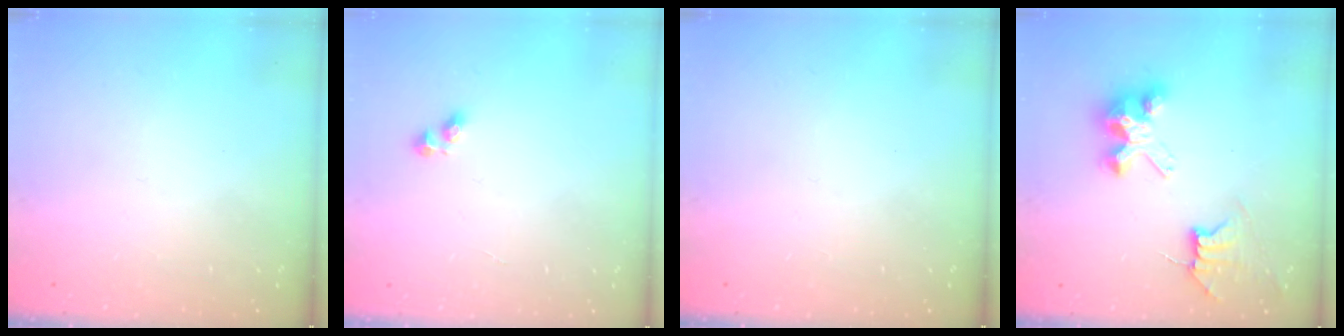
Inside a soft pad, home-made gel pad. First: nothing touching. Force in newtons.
{"total": 2.6, "press": 2.6, "slide": 0.2}
{"total": 0.0}
{"total": 8.2, "press": 8.2, "slide": 0.7}